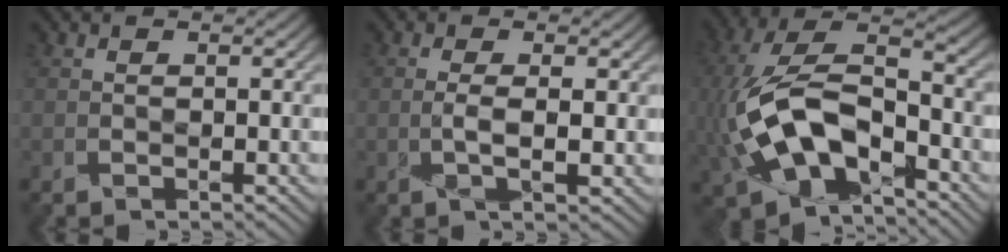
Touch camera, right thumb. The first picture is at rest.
{"total": 2.3, "force": [-0.3, 0.5, 2.3], "torque": [-0.050, -0.001, -0.004]}
{"total": 14.6, "force": [-4.6, 7.7, 11.5], "torque": [-0.274, -0.013, -0.086]}